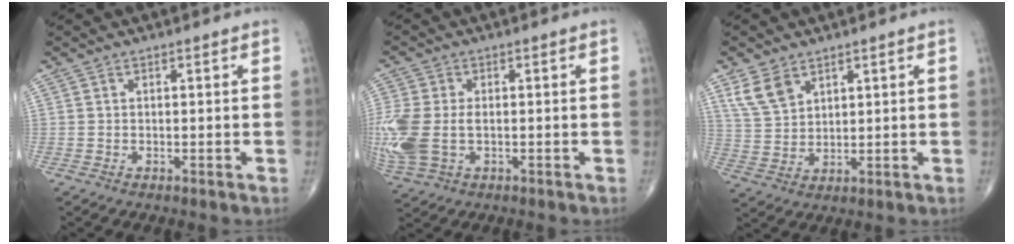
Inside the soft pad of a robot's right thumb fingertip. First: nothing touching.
{"total": 12.4, "force": [-1.3, 8.0, 9.4], "torque": [-0.263, -0.004, -0.016]}
{"total": 6.6, "force": [3.9, 4.1, 3.3], "torque": [-0.054, -0.014, 0.087]}